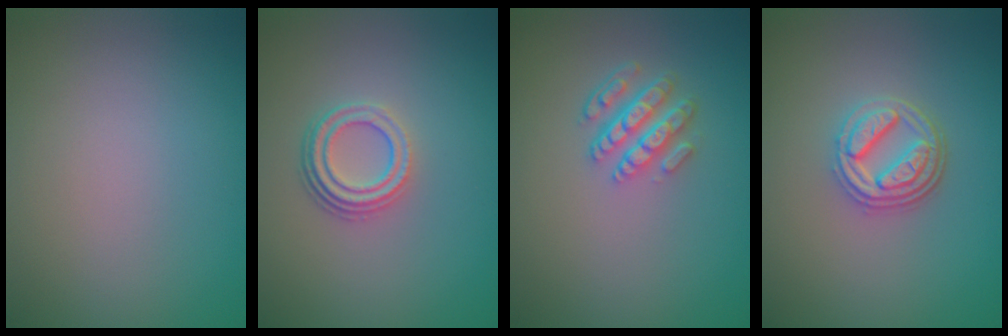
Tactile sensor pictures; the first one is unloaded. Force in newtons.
{"total": 3.5, "press": 2.5, "slide": 2.4}
{"total": 4.3, "press": 3.2, "slide": 2.9}
{"total": 4.0, "press": 3.3, "slide": 2.3}